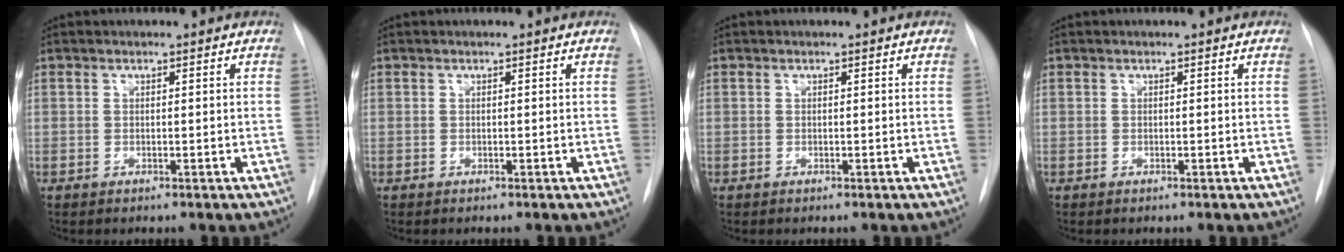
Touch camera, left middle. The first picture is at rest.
{"total": 0.0}
{"total": 0.0}
{"total": 0.0}